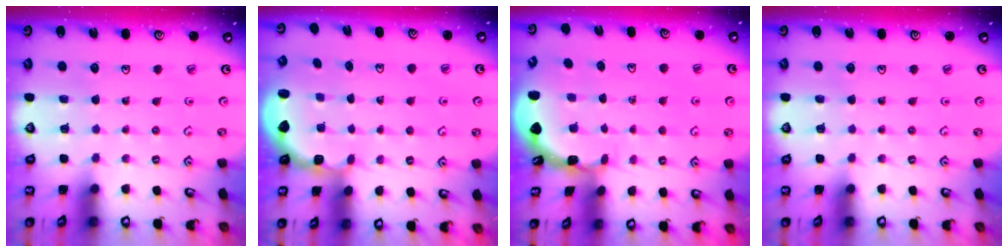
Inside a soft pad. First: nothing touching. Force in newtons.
{"total": 2.7, "press": 2.1, "slide": 1.8}
{"total": 1.7, "press": 1.7, "slide": 0.2}
{"total": 0.0}